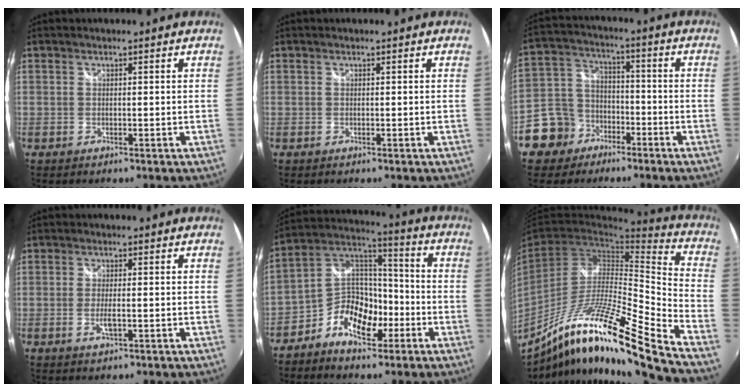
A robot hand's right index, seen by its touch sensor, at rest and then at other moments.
{"total": 0.0}
{"total": 10.3, "force": [-6.3, 8.0, 1.9], "torque": [-0.072, 0.032, -0.108]}
{"total": 2.7, "force": [-0.9, 0.7, 2.4], "torque": [-0.048, -0.005, -0.016]}
{"total": 11.9, "force": [-5.3, 7.6, 7.5], "torque": [-0.159, 0.026, -0.098]}
{"total": 22.0, "force": [-15.5, -0.2, 15.6], "torque": [-0.244, -0.036, -0.273]}